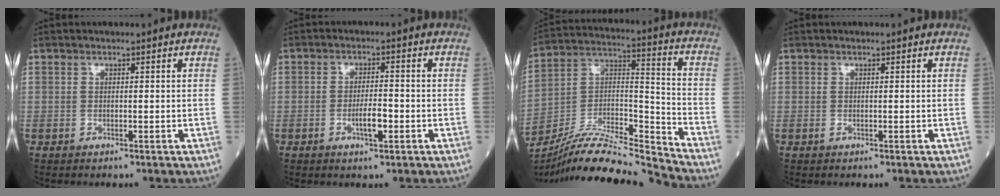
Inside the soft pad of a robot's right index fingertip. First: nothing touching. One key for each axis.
{"total": 3.6, "fx": -1.4, "fy": 0.8, "fz": 3.2, "tx": -0.057, "ty": 0.001, "tz": -0.023}
{"total": 16.9, "fx": -16.0, "fy": -0.8, "fz": 5.3, "tx": -0.091, "ty": 0.034, "tz": -0.285}
{"total": 0.0}